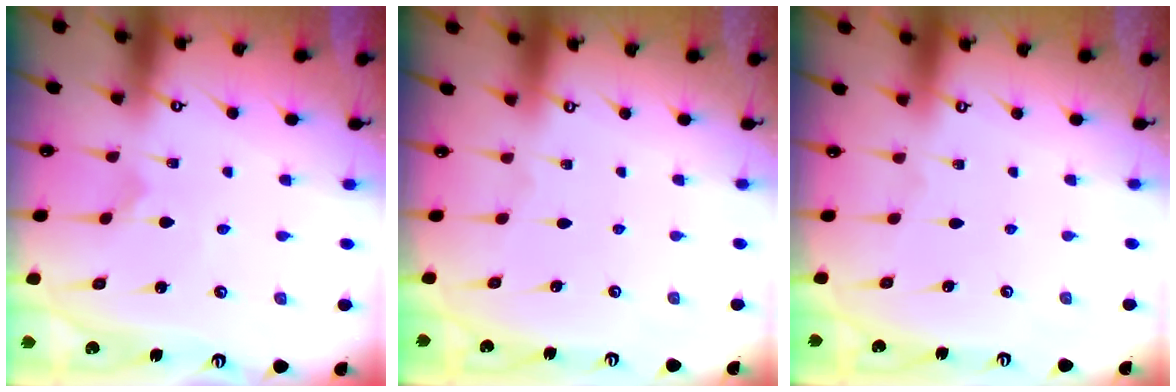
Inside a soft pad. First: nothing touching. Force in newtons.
{"total": 0.0}
{"total": 0.0}